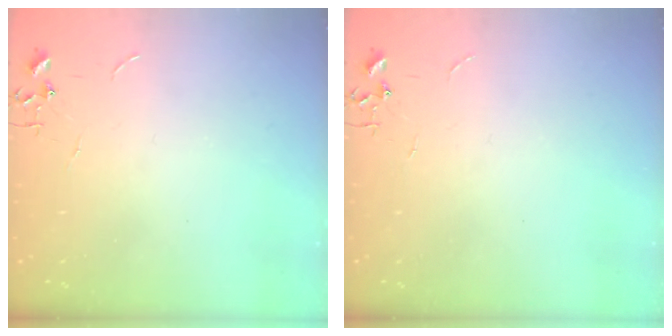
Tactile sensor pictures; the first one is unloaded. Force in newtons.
{"total": 0.0}